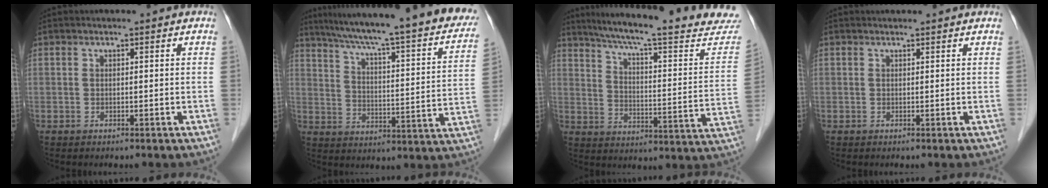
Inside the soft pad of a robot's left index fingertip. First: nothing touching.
{"total": 29.6, "force": [24.9, 3.0, 15.7], "torque": [-0.239, -0.043, 0.314]}
{"total": 25.1, "force": [22.1, 2.1, 11.6], "torque": [-0.168, -0.050, 0.282]}
{"total": 1.4, "force": [1.4, 0.4, 0.2], "torque": [-0.012, 0.016, 0.013]}